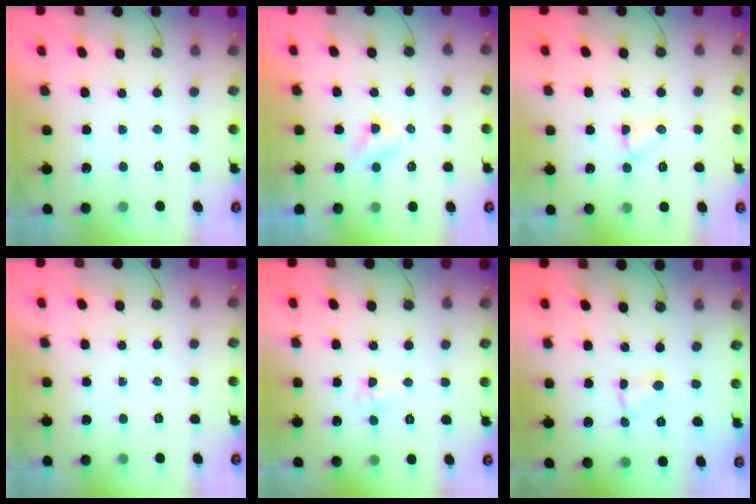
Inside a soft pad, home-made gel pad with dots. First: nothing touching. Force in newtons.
{"total": 2.8, "press": 2.7, "slide": 0.4}
{"total": 2.9, "press": 2.9, "slide": 0.3}
{"total": 0.0}
{"total": 3.0, "press": 2.9, "slide": 0.7}
{"total": 0.6, "press": 0.6, "slide": 0.1}